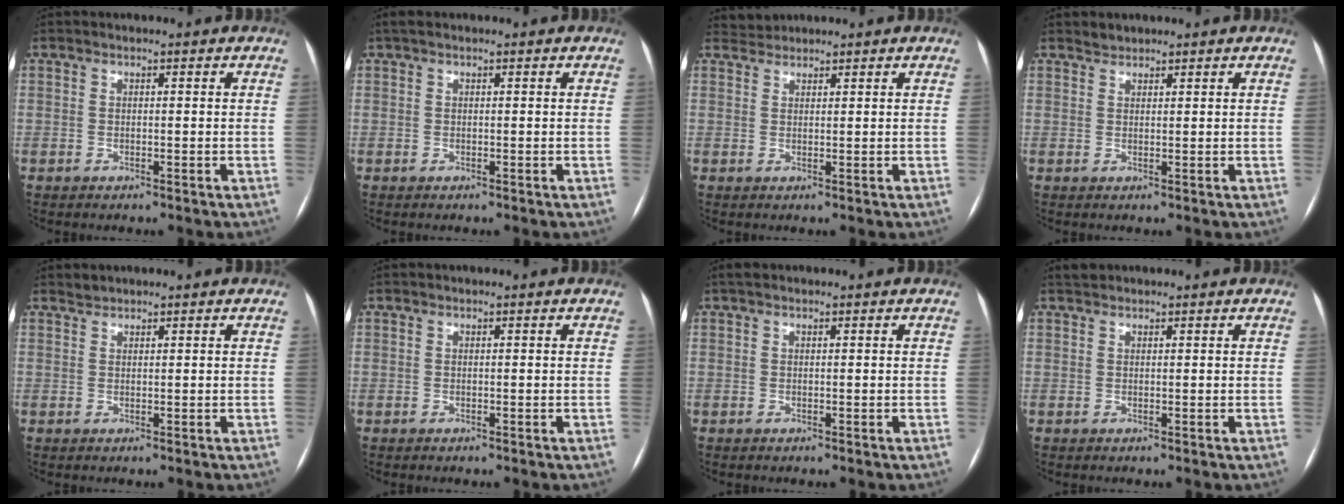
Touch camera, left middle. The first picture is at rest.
{"total": 1.1, "force": [0.7, 0.3, 0.7], "torque": [-0.015, 0.020, 0.009]}
{"total": 1.7, "force": [1.6, 0.2, -0.6], "torque": [0.002, 0.013, 0.033]}
{"total": 1.2, "force": [1.1, 0.5, -0.1], "torque": [0.001, 0.004, 0.018]}
{"total": 0.8, "force": [0.8, 0.2, -0.1], "torque": [-0.002, 0.004, 0.016]}
{"total": 0.0}
{"total": 1.0, "force": [0.7, 0.4, 0.5], "torque": [-0.014, 0.019, 0.013]}
{"total": 1.3, "force": [1.2, 0.5, -0.1], "torque": [-0.003, 0.015, 0.022]}